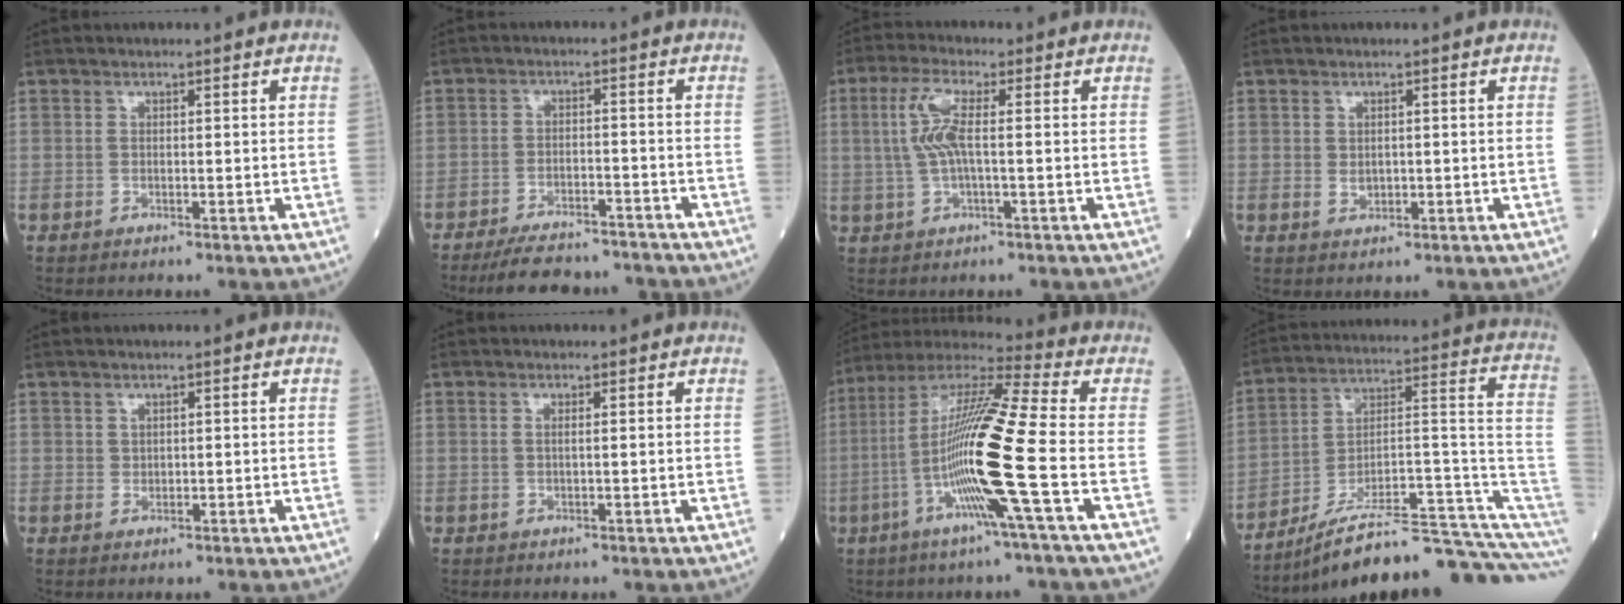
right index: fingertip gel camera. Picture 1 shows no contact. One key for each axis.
{"total": 10.9, "fx": -10.1, "fy": 2.3, "fz": 3.4, "tx": -0.053, "ty": 0.003, "tz": -0.148}
{"total": 5.9, "fx": 0.7, "fy": 1.1, "fz": 5.7, "tx": -0.135, "ty": 0.011, "tz": 0.012}
{"total": 1.4, "fx": 0.0, "fy": 1.1, "fz": 0.9, "tx": -0.015, "ty": -0.001, "tz": 0.005}
{"total": 0.6, "fx": 0.3, "fy": 0.5, "fz": 0.2, "tx": 0.003, "ty": -0.002, "tz": 0.005}
{"total": 0.6, "fx": 0.2, "fy": 0.0, "fz": 0.6, "tx": -0.016, "ty": 0.000, "tz": 0.002}
{"total": 17.2, "fx": -4.2, "fy": -1.3, "fz": 16.6, "tx": -0.325, "ty": -0.007, "tz": -0.095}
{"total": 20.1, "fx": -15.7, "fy": 0.3, "fz": 12.5, "tx": -0.129, "ty": 0.054, "tz": -0.245}